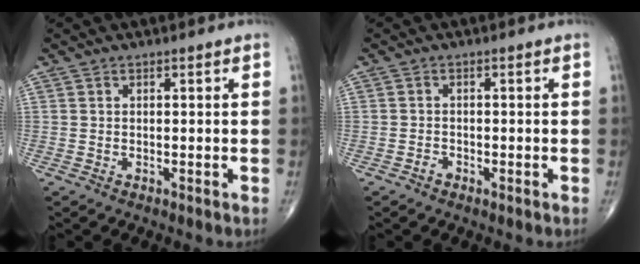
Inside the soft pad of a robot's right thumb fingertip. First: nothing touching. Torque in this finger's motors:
{"motor_torque": [0.49, 0.15, 0.05, -0.41, 0.03]}